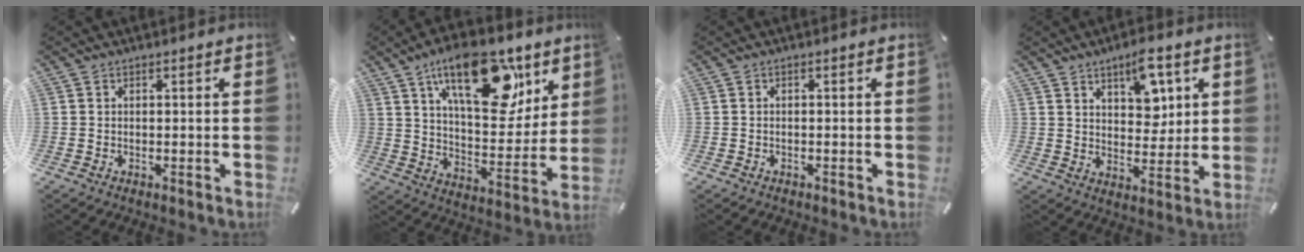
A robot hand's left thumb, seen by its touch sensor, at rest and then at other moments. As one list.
[{"total": 23.4, "force": [13.1, 11.2, 15.8], "torque": [-0.225, -0.066, 0.215]}, {"total": 0.7, "force": [-0.5, 0.5, 0.2], "torque": [-0.003, 0.003, -0.012]}, {"total": 9.3, "force": [5.4, 5.4, 5.3], "torque": [-0.056, -0.026, 0.088]}]